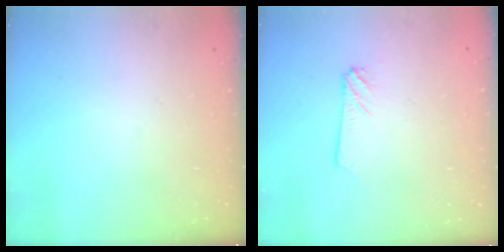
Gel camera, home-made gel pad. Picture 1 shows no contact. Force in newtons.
{"total": 2.4, "press": 2.4, "slide": 0.3}